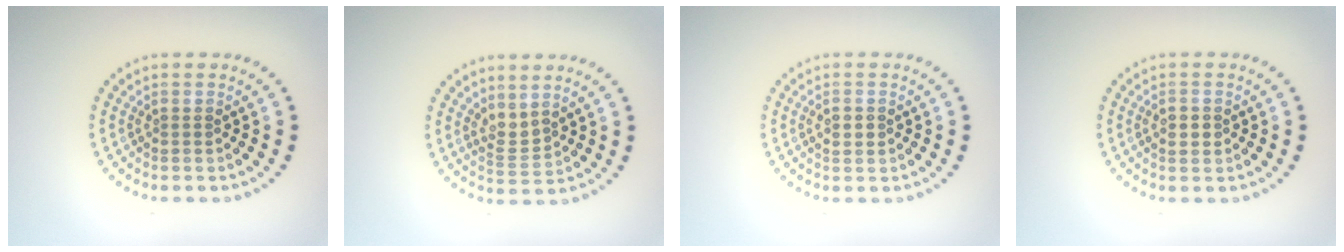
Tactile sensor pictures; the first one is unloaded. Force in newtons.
{"total": 1.9, "press": 1.4, "slide": 1.2}
{"total": 1.1, "press": 1.1, "slide": 0.1}
{"total": 1.2, "press": 1.2, "slide": 0.1}